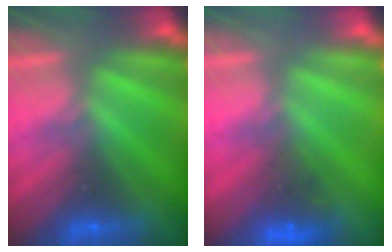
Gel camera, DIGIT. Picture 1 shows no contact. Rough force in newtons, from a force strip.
{"total": 4.6}